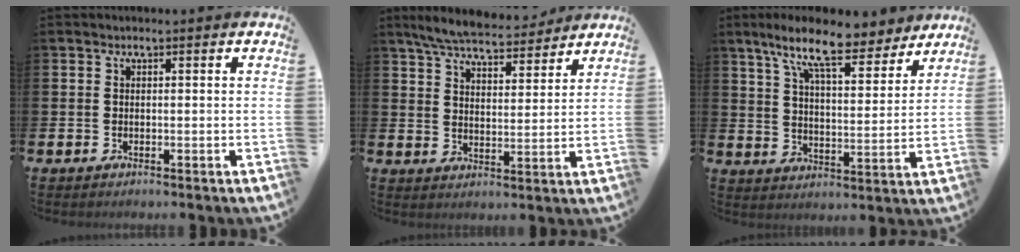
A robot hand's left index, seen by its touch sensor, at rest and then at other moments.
{"total": 6.6, "force": [6.3, 1.0, 1.7], "torque": [-0.047, -0.038, 0.109]}
{"total": 11.4, "force": [9.3, 2.7, 6.2], "torque": [-0.128, -0.046, 0.158]}